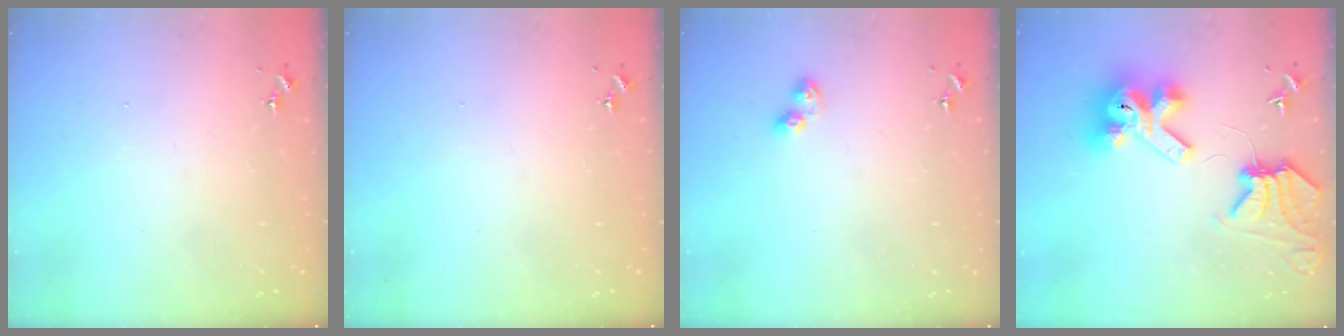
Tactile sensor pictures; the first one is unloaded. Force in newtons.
{"total": 0.0}
{"total": 4.8, "press": 4.7, "slide": 0.5}
{"total": 14.4, "press": 14.2, "slide": 1.8}